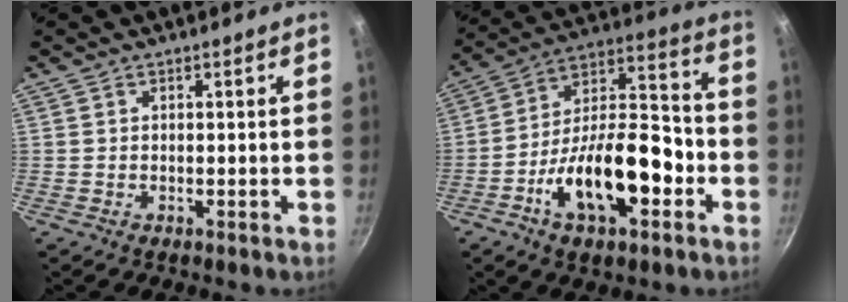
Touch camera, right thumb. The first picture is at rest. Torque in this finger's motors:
{"motor_torque": [0.42, 0.42, 1.57, -1.19, 0.33]}